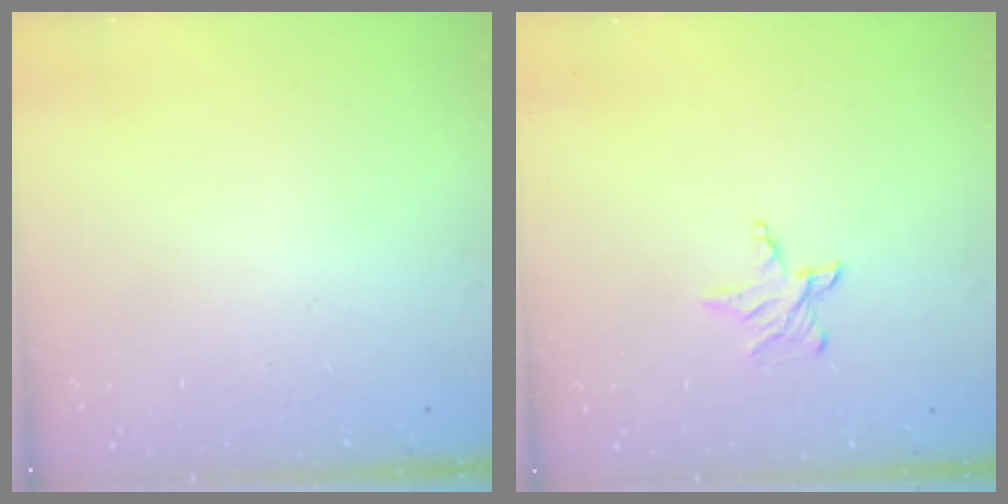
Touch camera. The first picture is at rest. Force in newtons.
{"total": 4.1, "press": 4.1, "slide": 0.5}